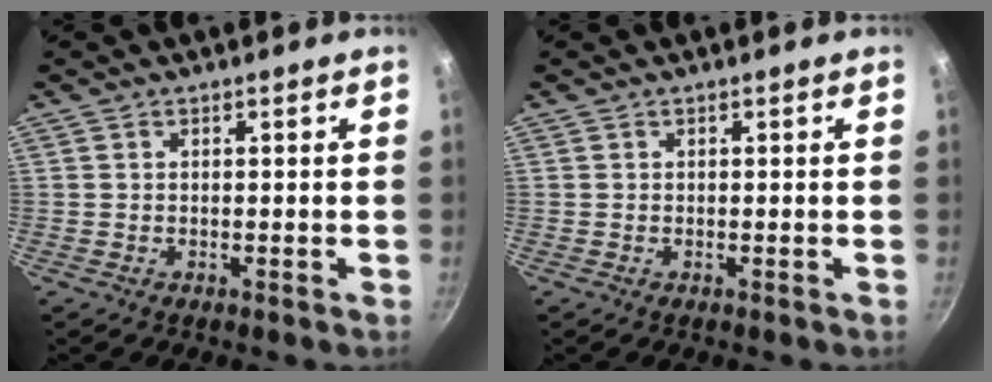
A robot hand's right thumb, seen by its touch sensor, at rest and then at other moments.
{"total": 0.0}